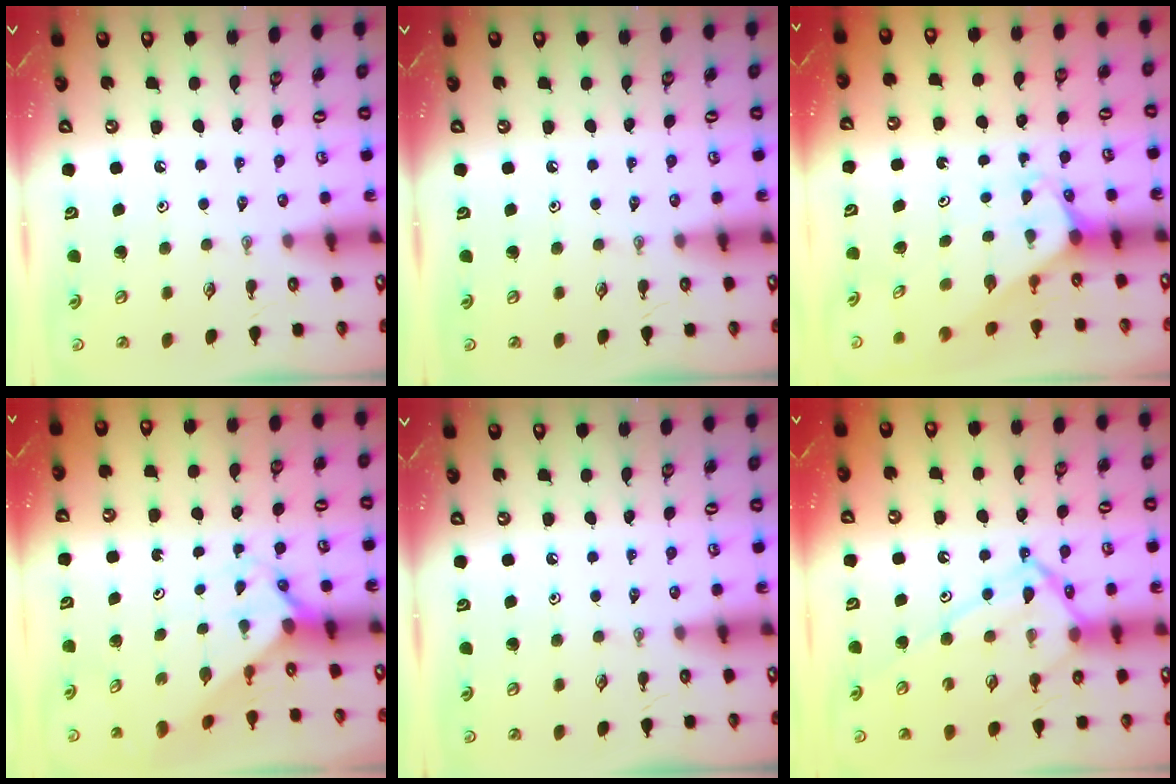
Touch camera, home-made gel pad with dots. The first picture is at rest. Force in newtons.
{"total": 0.0}
{"total": 2.1, "press": 2.1, "slide": 0.1}
{"total": 1.7, "press": 1.7, "slide": 0.1}
{"total": 0.0}
{"total": 14.5, "press": 14.5, "slide": 1.2}